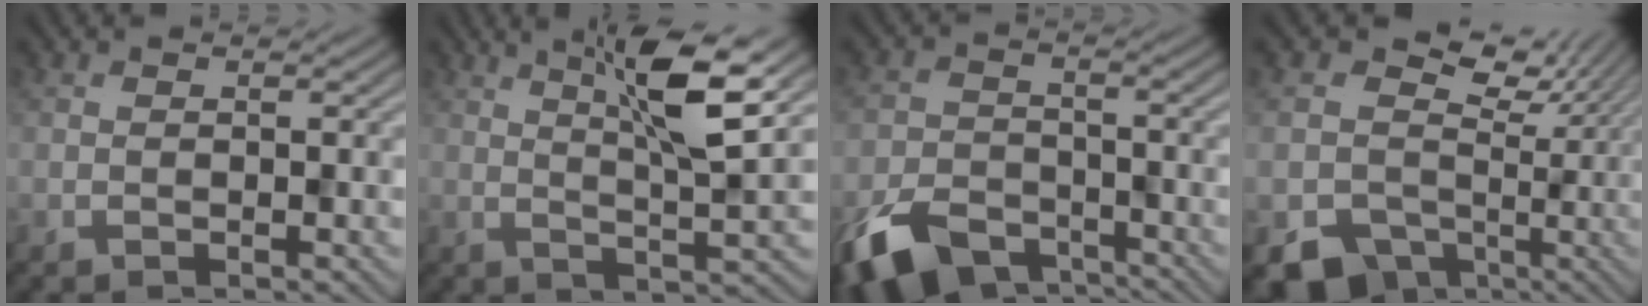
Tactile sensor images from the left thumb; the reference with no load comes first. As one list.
[{"total": 7.8, "force": [3.5, 0.8, 6.9], "torque": [-0.124, 0.003, 0.063]}, {"total": 9.2, "force": [-6.3, 4.9, 4.5], "torque": [-0.100, -0.020, -0.119]}, {"total": 11.5, "force": [0.1, 10.3, 5.1], "torque": [-0.104, -0.039, 0.003]}]